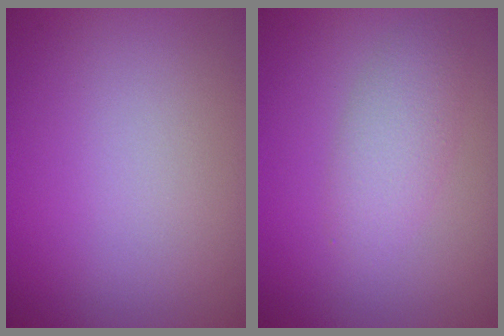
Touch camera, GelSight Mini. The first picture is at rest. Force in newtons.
{"total": 2.7, "press": 2.7, "slide": 0.1}